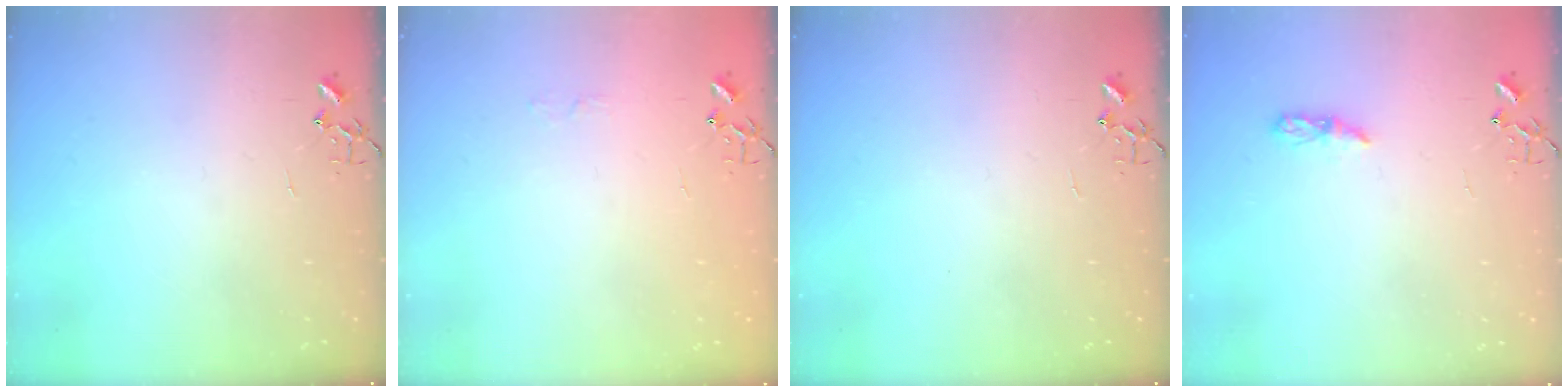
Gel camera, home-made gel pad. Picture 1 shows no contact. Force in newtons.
{"total": 3.3, "press": 3.2, "slide": 0.5}
{"total": 0.0}
{"total": 5.0, "press": 4.9, "slide": 0.5}